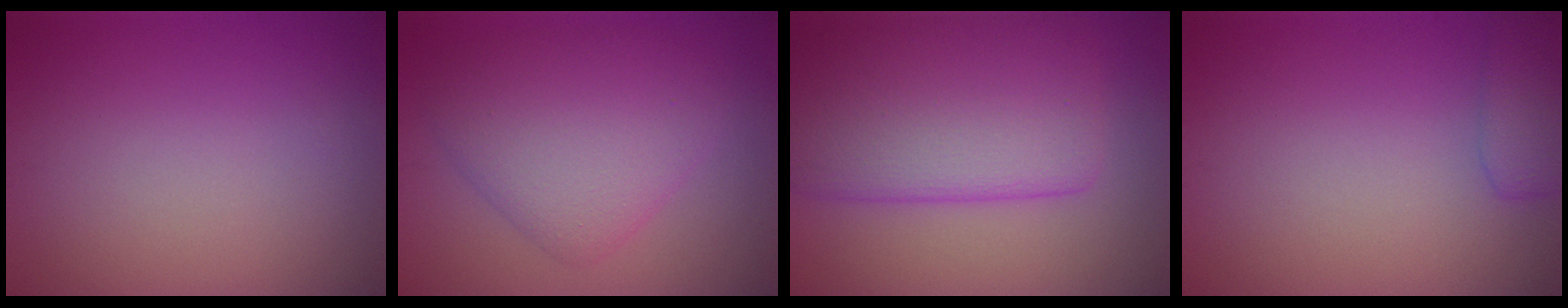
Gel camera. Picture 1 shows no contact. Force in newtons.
{"total": 6.0, "press": 6.0, "slide": 0.1}
{"total": 9.1, "press": 9.1, "slide": 0.5}
{"total": 2.3, "press": 2.3, "slide": 0.2}